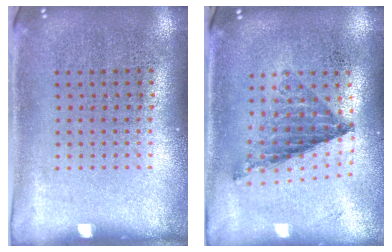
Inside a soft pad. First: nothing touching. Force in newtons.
{"total": 0.7, "press": 0.7, "slide": 0.1}